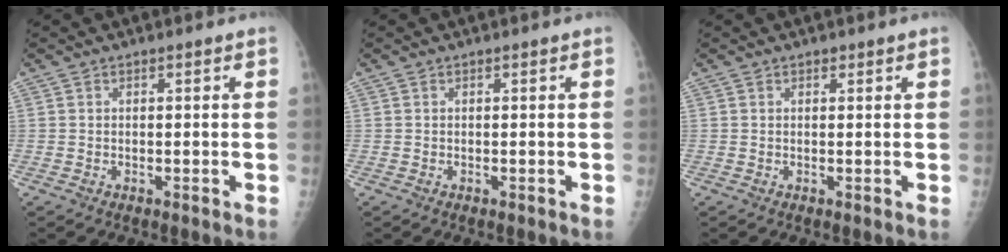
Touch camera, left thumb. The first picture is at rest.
{"total": 0.0}
{"total": 0.5, "force": [0.4, 0.3, 0.1], "torque": [-0.001, -0.003, 0.006]}